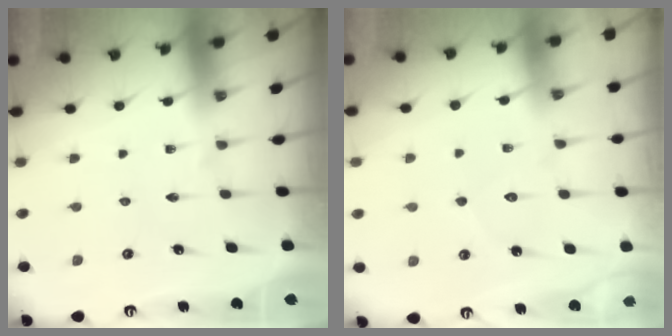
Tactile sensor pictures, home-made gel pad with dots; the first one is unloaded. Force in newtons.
{"total": 4.7, "press": 4.7, "slide": 0.5}